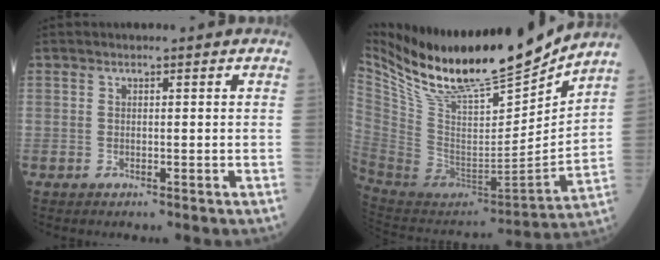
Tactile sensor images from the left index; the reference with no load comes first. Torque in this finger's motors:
{"motor_torque": [0.90, -1.23, 0.22, 0.06]}